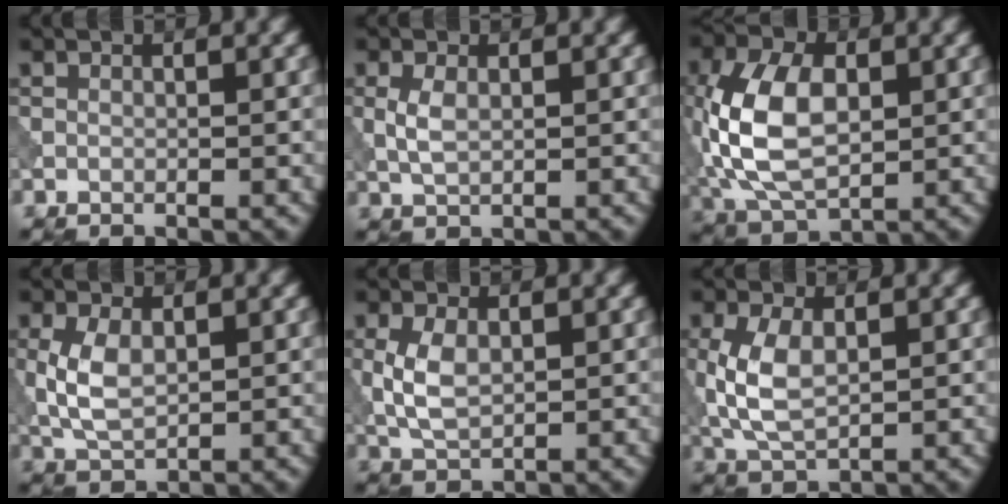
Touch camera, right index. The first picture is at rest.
{"total": 2.1, "force": [0.2, 1.1, 1.8], "torque": [-0.045, 0.000, 0.007]}
{"total": 9.7, "force": [0.2, 5.9, 7.7], "torque": [-0.178, 0.009, 0.000]}
{"total": 4.1, "force": [0.3, 2.3, 3.4], "torque": [-0.078, 0.003, 0.009]}
{"total": 3.7, "force": [0.2, 2.1, 3.0], "torque": [-0.070, 0.002, 0.009]}
{"total": 5.1, "force": [0.2, 2.8, 4.3], "torque": [-0.105, 0.001, 0.008]}